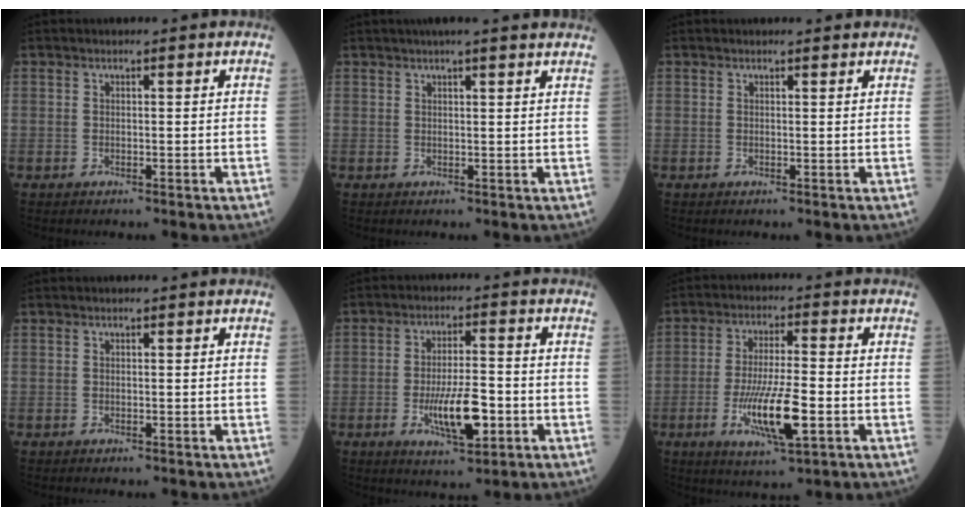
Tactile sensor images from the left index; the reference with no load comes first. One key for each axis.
{"total": 9.2, "fx": 7.9, "fy": 0.3, "fz": 4.5, "tx": -0.060, "ty": 0.026, "tz": 0.085}
{"total": 1.4, "fx": 1.3, "fy": 0.3, "fz": 0.2, "tx": -0.012, "ty": 0.002, "tz": 0.013}
{"total": 0.0}
{"total": 8.5, "fx": -2.7, "fy": 2.3, "fz": 7.7, "tx": -0.145, "ty": -0.007, "tz": -0.043}
{"total": 10.2, "fx": -3.2, "fy": 1.5, "fz": 9.6, "tx": -0.184, "ty": -0.015, "tz": -0.056}